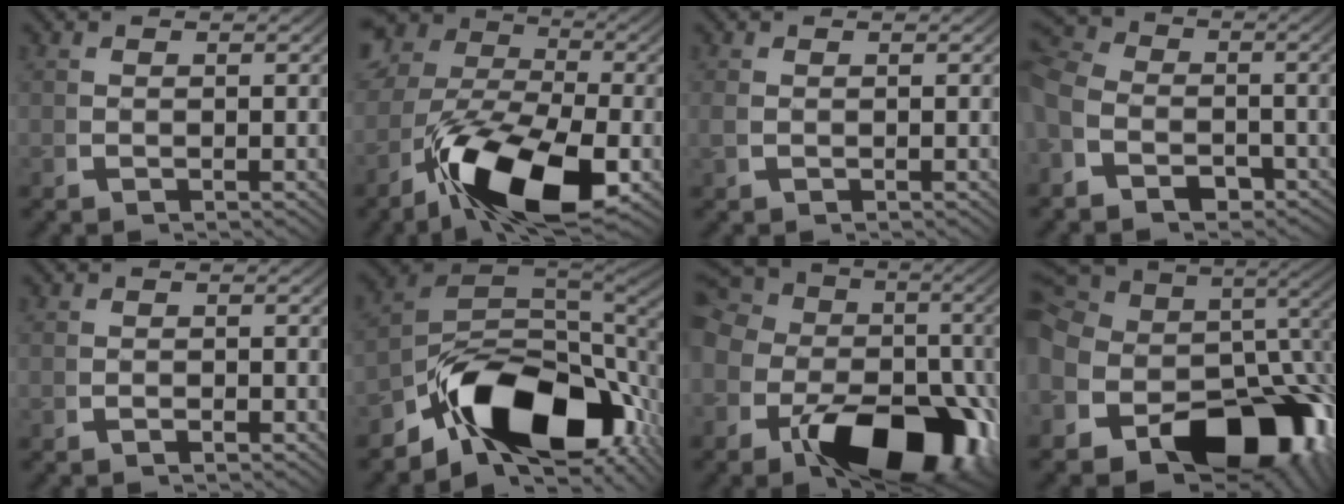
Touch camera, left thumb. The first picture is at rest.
{"total": 14.1, "force": [-2.2, 8.7, 10.9], "torque": [-0.203, -0.031, -0.028]}
{"total": 0.8, "force": [0.0, 0.6, 0.5], "torque": [-0.019, -0.004, 0.004]}
{"total": 7.1, "force": [-1.4, 5.9, 3.7], "torque": [-0.069, -0.020, -0.028]}
{"total": 0.6, "force": [-0.5, 0.3, 0.2], "torque": [-0.004, -0.001, -0.013]}
{"total": 20.5, "force": [-4.2, 12.1, 16.0], "torque": [-0.288, -0.061, -0.047]}
{"total": 18.2, "force": [-1.4, 12.6, 13.1], "torque": [-0.210, -0.037, -0.017]}
{"total": 20.2, "force": [-1.5, 13.4, 14.9], "torque": [-0.257, -0.042, -0.008]}